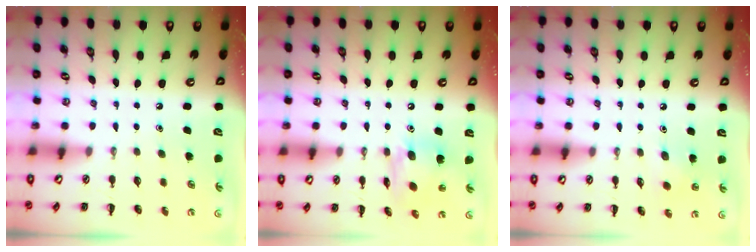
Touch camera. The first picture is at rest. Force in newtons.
{"total": 10.4, "press": 10.3, "slide": 0.9}
{"total": 4.0, "press": 3.8, "slide": 1.0}